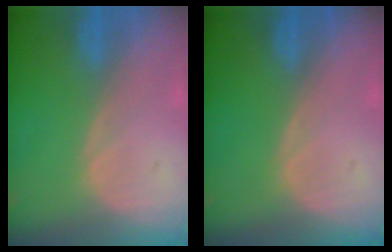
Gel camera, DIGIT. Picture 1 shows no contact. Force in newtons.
{"total": 0.0}